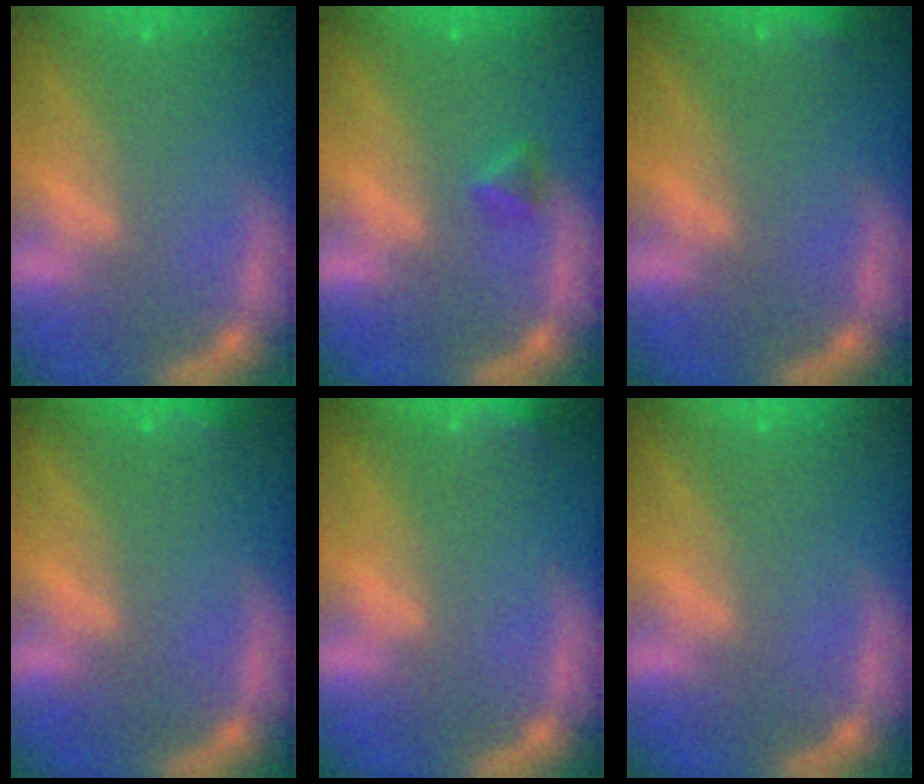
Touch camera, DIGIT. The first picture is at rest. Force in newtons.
{"total": 1.4}
{"total": 1.9}
{"total": 1.4}
{"total": 3.4}
{"total": 0.0}